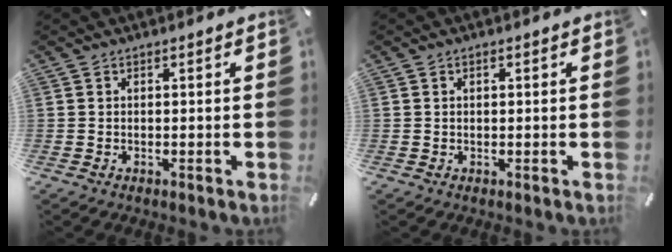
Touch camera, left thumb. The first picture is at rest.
{"total": 0.8, "force": [0.2, 0.5, 0.6], "torque": [-0.011, 0.005, 0.002]}